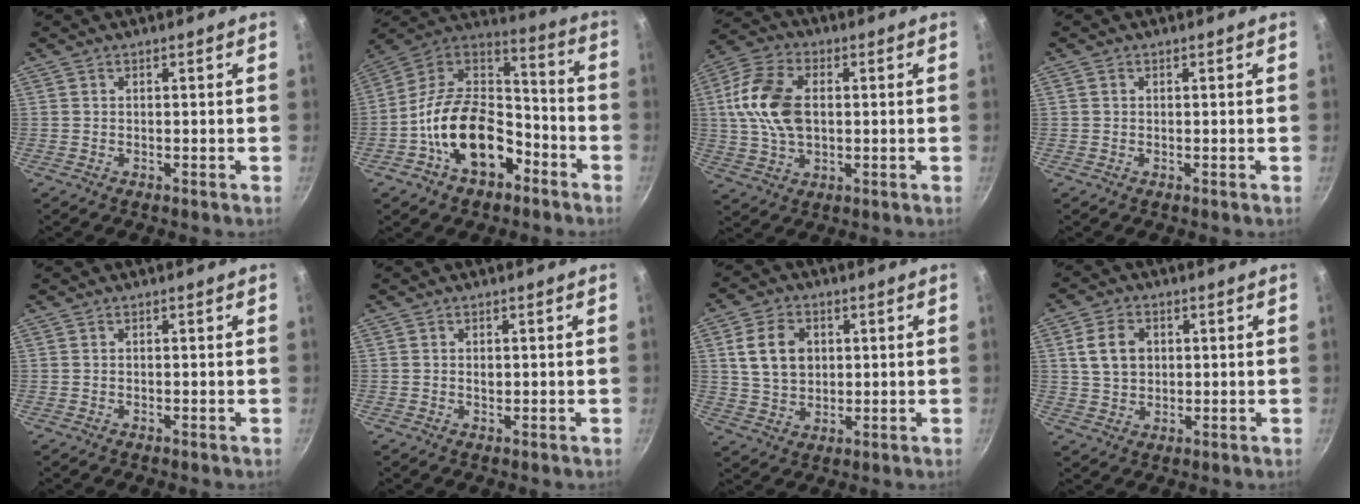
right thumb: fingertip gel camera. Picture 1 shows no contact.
{"total": 20.4, "force": [-8.4, 12.8, 13.5], "torque": [-0.200, 0.079, -0.156]}
{"total": 13.3, "force": [1.2, 8.5, 10.1], "torque": [-0.186, 0.012, 0.015]}
{"total": 0.6, "force": [0.1, 0.5, 0.2], "torque": [-0.002, 0.003, 0.001]}
{"total": 0.0}
{"total": 1.2, "force": [0.1, 0.9, 0.9], "torque": [-0.011, -0.001, 0.001]}
{"total": 9.4, "force": [2.0, 7.2, 5.6], "torque": [-0.082, 0.002, 0.036]}
{"total": 7.2, "force": [1.5, 5.6, 4.2], "torque": [-0.063, 0.006, 0.025]}